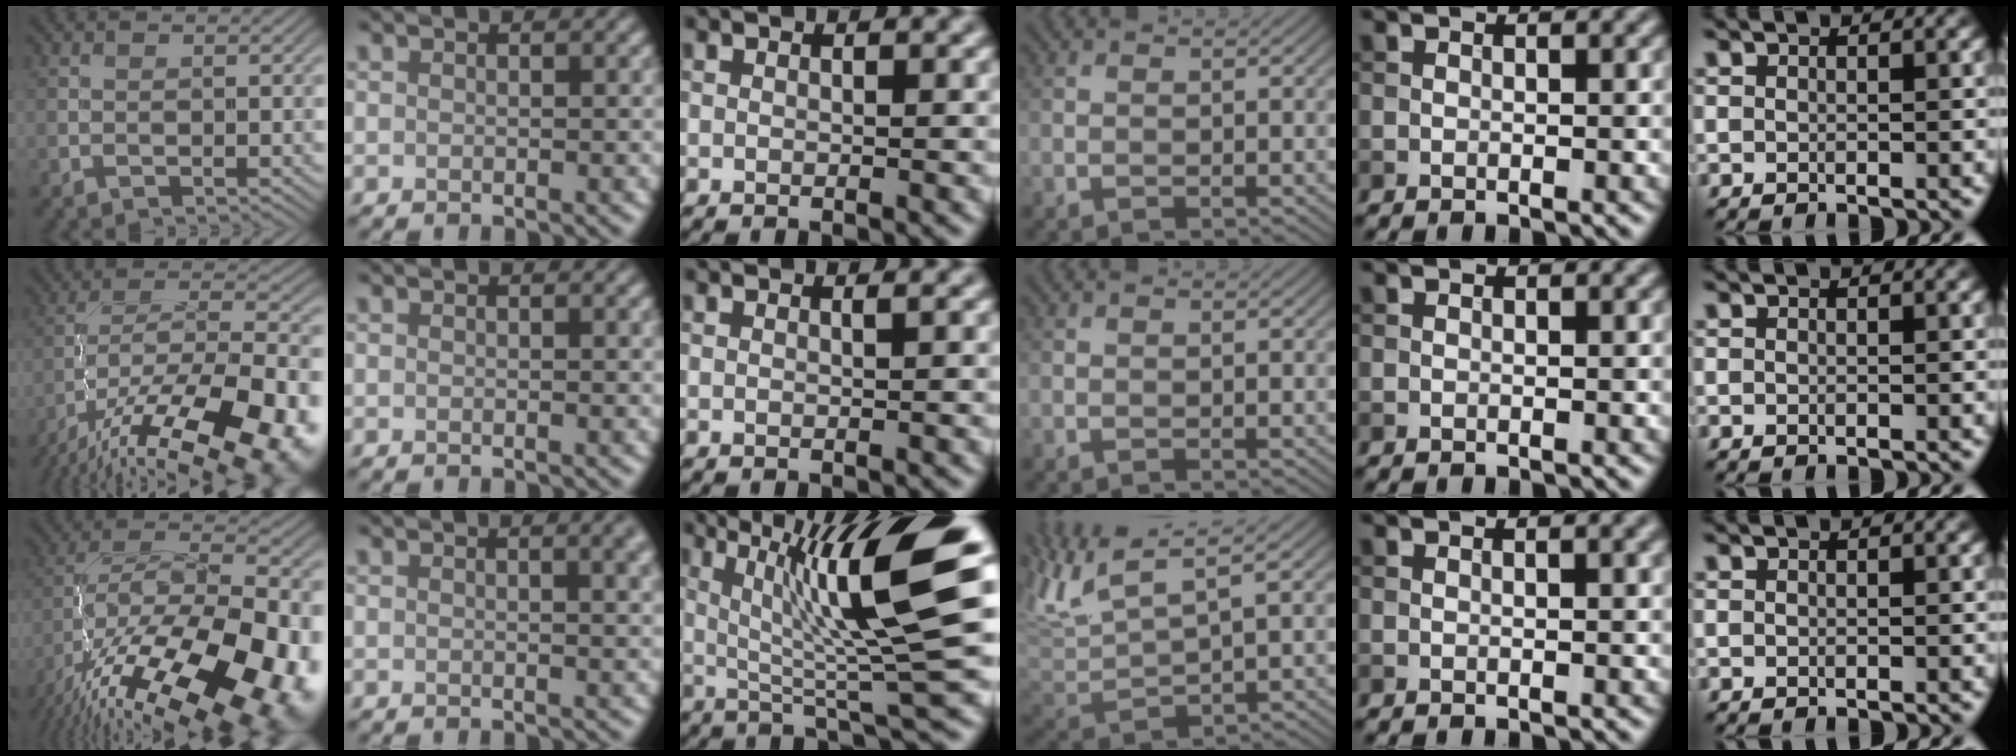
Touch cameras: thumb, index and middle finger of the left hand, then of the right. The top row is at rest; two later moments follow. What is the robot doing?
{"motion": "screw", "object": "dispenser bottle"}